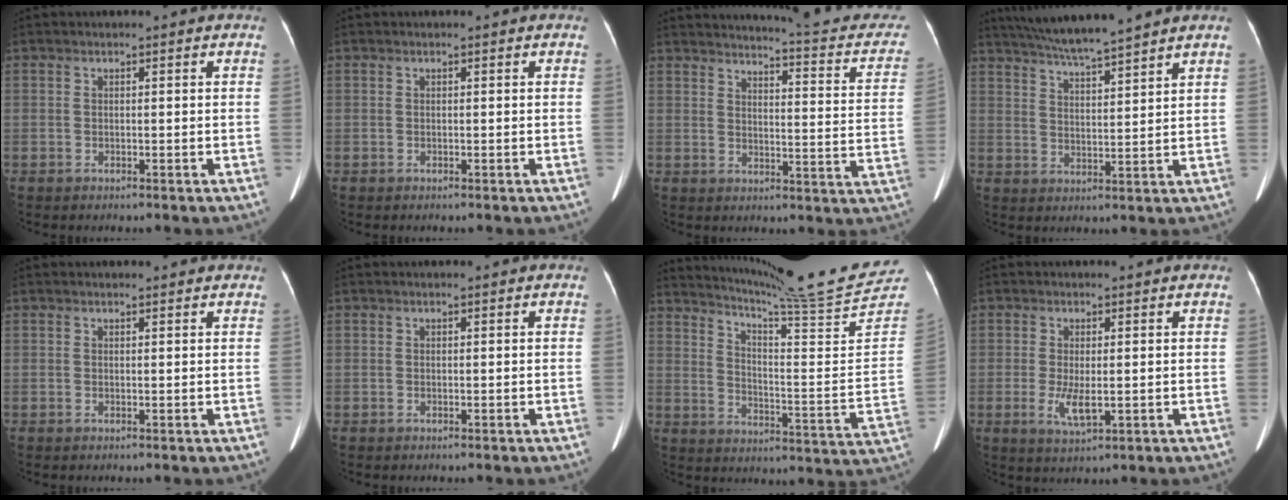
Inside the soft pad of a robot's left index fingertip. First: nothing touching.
{"total": 0.0}
{"total": 17.6, "force": [15.9, 2.6, 7.0], "torque": [-0.080, -0.048, 0.169]}
{"total": 10.6, "force": [9.4, -1.0, 4.7], "torque": [-0.084, 0.013, 0.156]}
{"total": 2.4, "force": [2.2, 0.5, 0.7], "torque": [-0.012, 0.014, 0.025]}
{"total": 0.0}
{"total": 21.2, "force": [19.6, -3.0, 7.7], "torque": [-0.132, -0.108, 0.265]}
{"total": 4.0, "force": [-0.1, 1.2, 3.8], "torque": [-0.073, -0.009, 0.004]}